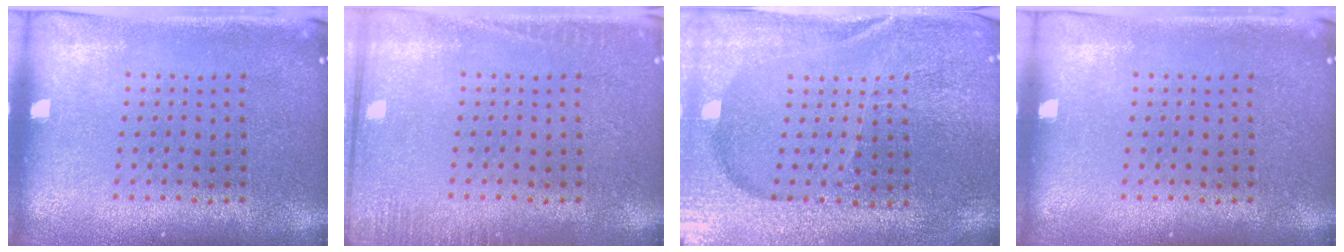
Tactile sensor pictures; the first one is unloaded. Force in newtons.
{"total": 1.6, "press": 1.6, "slide": 0.4}
{"total": 3.4, "press": 3.4, "slide": 0.5}
{"total": 0.0}